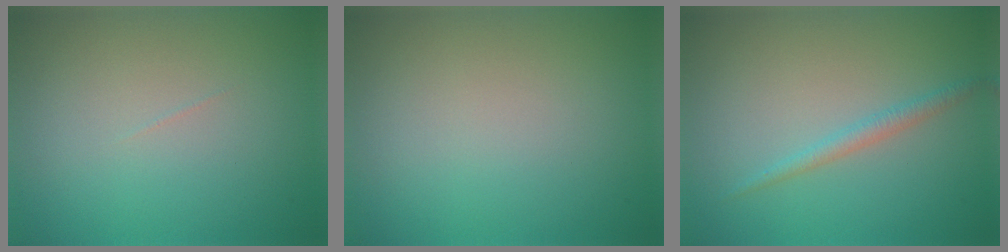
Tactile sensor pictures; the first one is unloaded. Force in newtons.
{"total": 0.0}
{"total": 1.4, "press": 1.4, "slide": 0.1}